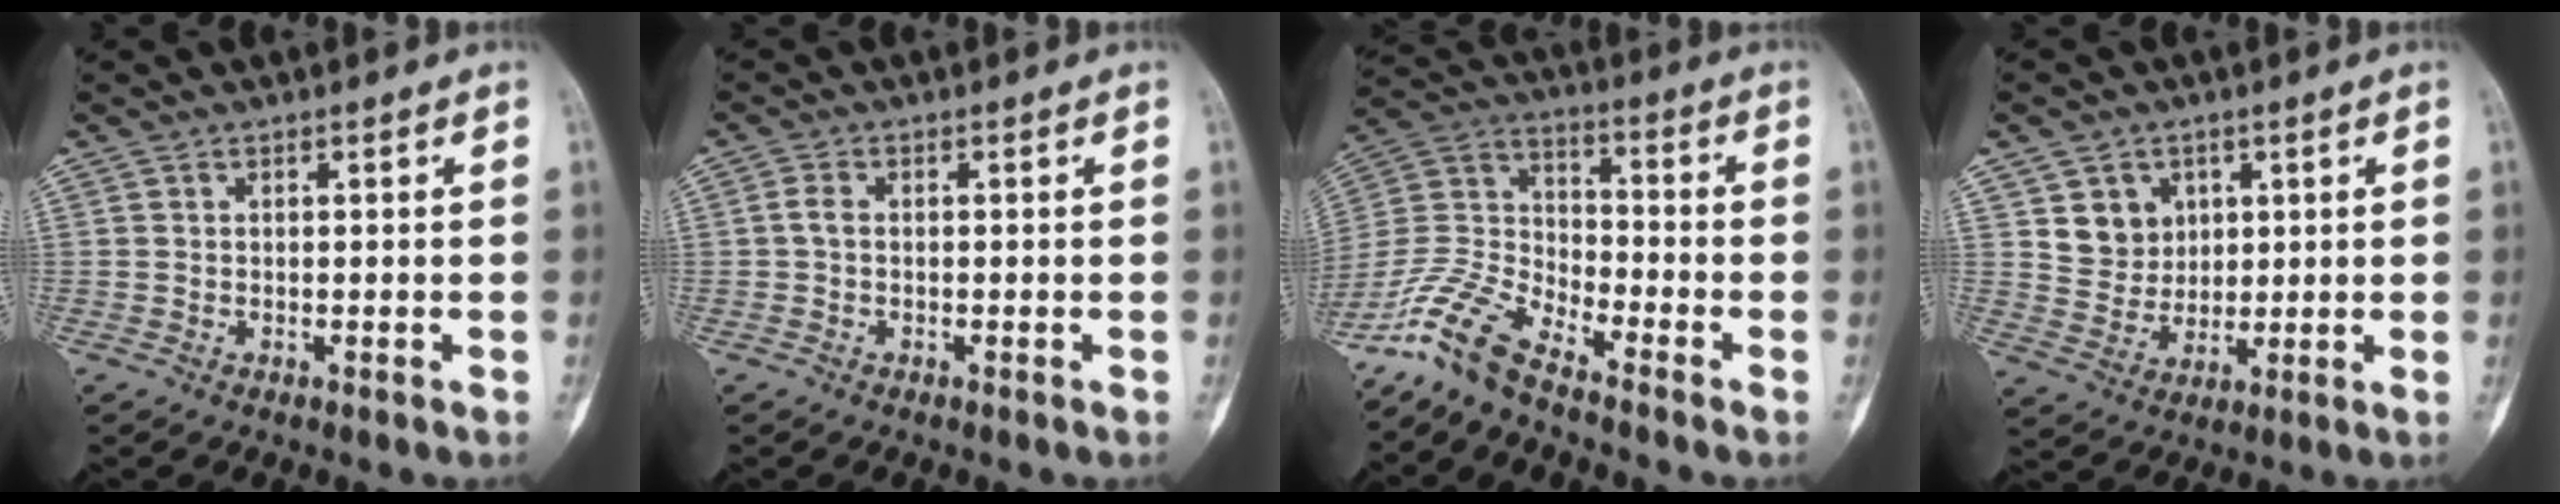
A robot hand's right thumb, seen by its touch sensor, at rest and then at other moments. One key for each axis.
{"total": 1.8, "fx": -0.2, "fy": 1.0, "fz": 1.4, "tx": -0.030, "ty": 0.002, "tz": -0.009}
{"total": 10.8, "fx": -9.2, "fy": 2.8, "fz": 4.9, "tx": -0.111, "ty": 0.068, "tz": -0.194}
{"total": 7.1, "fx": 2.8, "fy": 6.2, "fz": 1.9, "tx": -0.001, "ty": -0.015, "tz": 0.056}